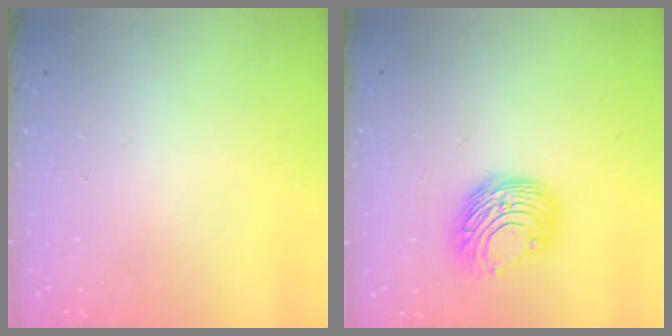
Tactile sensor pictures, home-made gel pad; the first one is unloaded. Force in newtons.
{"total": 9.1, "press": 9.1, "slide": 0.4}